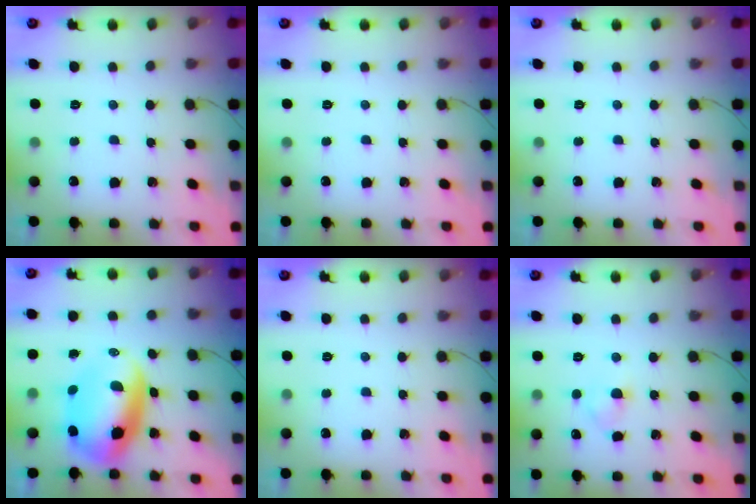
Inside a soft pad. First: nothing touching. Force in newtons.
{"total": 0.0}
{"total": 0.0}
{"total": 10.9, "press": 10.6, "slide": 2.6}
{"total": 0.0}
{"total": 2.6, "press": 2.4, "slide": 1.1}